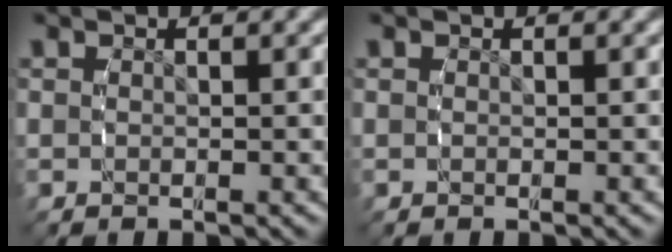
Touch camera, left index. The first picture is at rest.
{"total": 0.0}